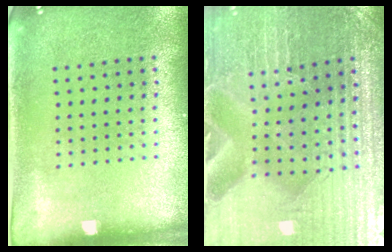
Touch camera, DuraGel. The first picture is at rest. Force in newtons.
{"total": 3.6, "press": 3.6, "slide": 0.5}